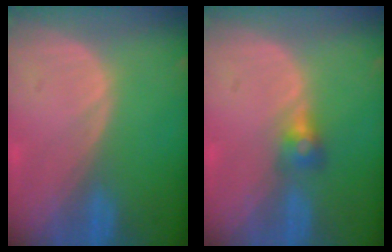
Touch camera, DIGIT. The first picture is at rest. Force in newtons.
{"total": 2.7, "press": 2.5, "slide": 0.9}